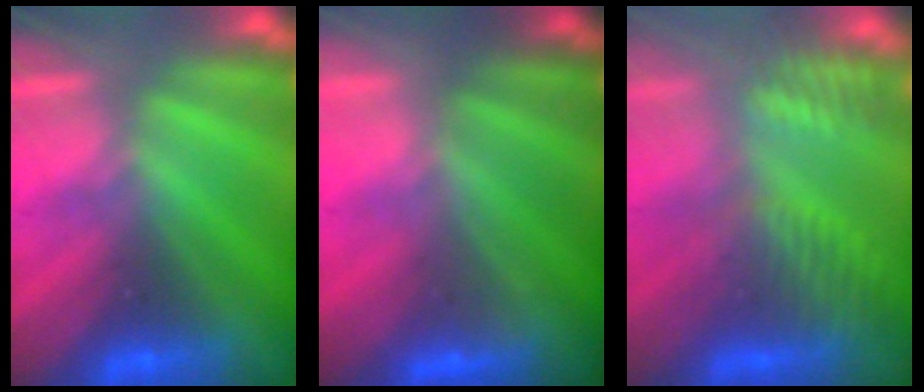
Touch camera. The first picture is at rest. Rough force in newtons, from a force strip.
{"total": 1.9}
{"total": 4.6}